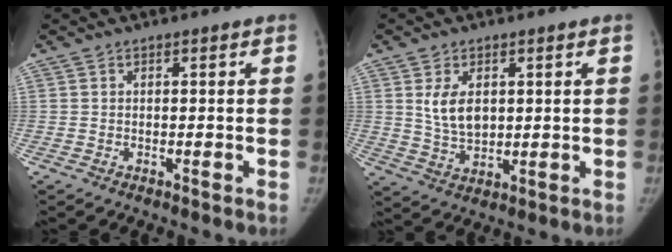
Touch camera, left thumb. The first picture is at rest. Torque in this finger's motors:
{"motor_torque": [0.74, 1.21, 0.77, -0.67, 0.33]}